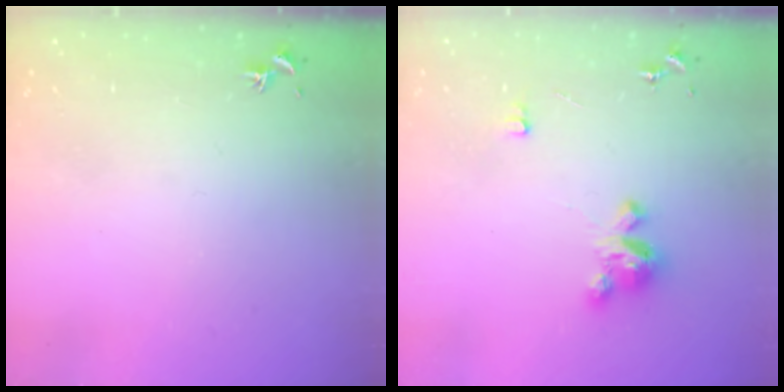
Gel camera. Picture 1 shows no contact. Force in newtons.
{"total": 6.7, "press": 6.7, "slide": 0.4}